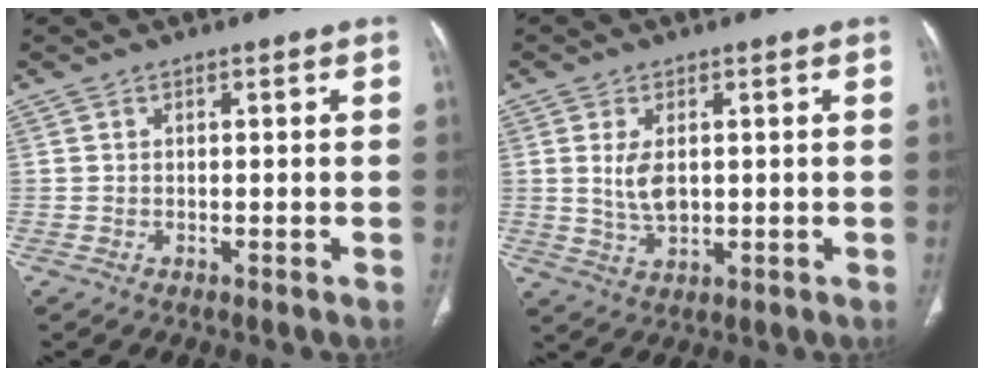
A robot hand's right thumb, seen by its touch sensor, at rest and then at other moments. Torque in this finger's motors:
{"motor_torque": [-0.36, 0.26, -0.21, 0.18, -0.04]}